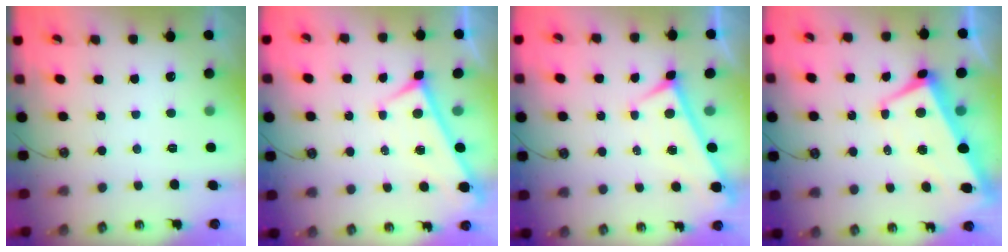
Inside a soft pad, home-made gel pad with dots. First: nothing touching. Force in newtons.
{"total": 0.0}
{"total": 0.0}
{"total": 1.7, "press": 1.1, "slide": 1.3}